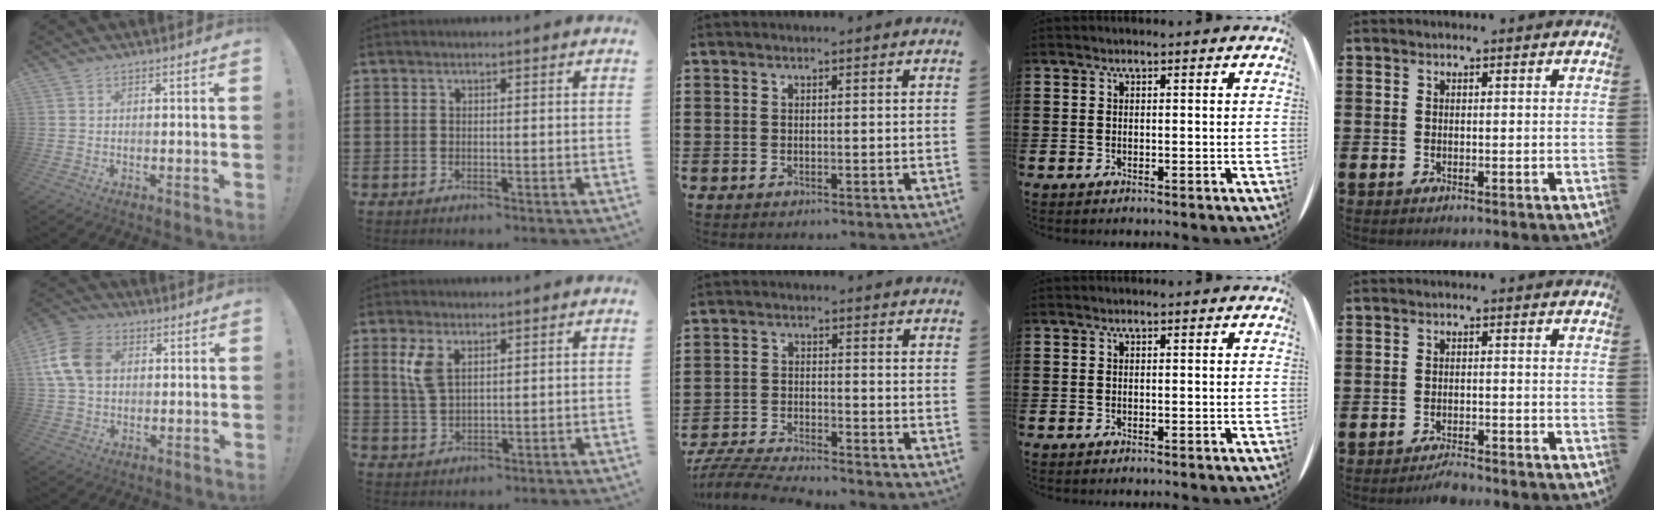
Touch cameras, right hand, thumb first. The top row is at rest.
{"thumb": {"total": 13.0, "force": [2.9, 9.8, 8.1], "torque": [-0.155, 0.010, 0.061]}, "index": {"total": 4.1, "force": [1.9, 2.0, 3.1], "torque": [-0.068, 0.007, 0.034]}, "middle": {"total": 5.6, "force": [-5.5, 0.2, 1.3], "torque": [-0.040, -0.004, -0.112]}, "little": {"total": 1.9, "force": [-1.9, 0.0, 0.4], "torque": [-0.012, 0.005, -0.039]}}